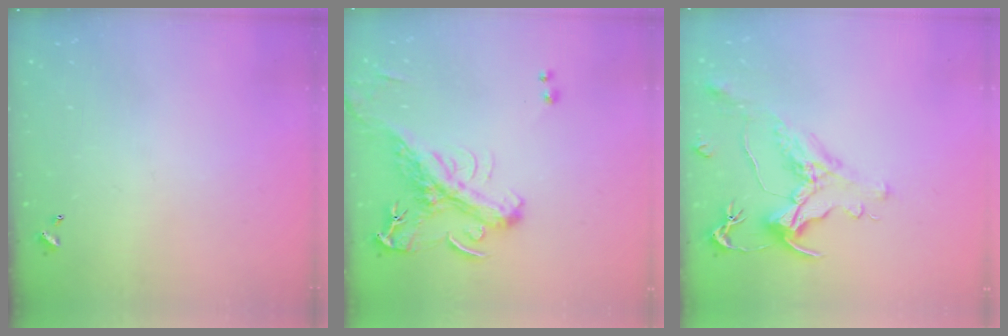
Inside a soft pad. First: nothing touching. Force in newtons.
{"total": 3.5, "press": 3.4, "slide": 1.0}
{"total": 1.6, "press": 1.0, "slide": 1.3}